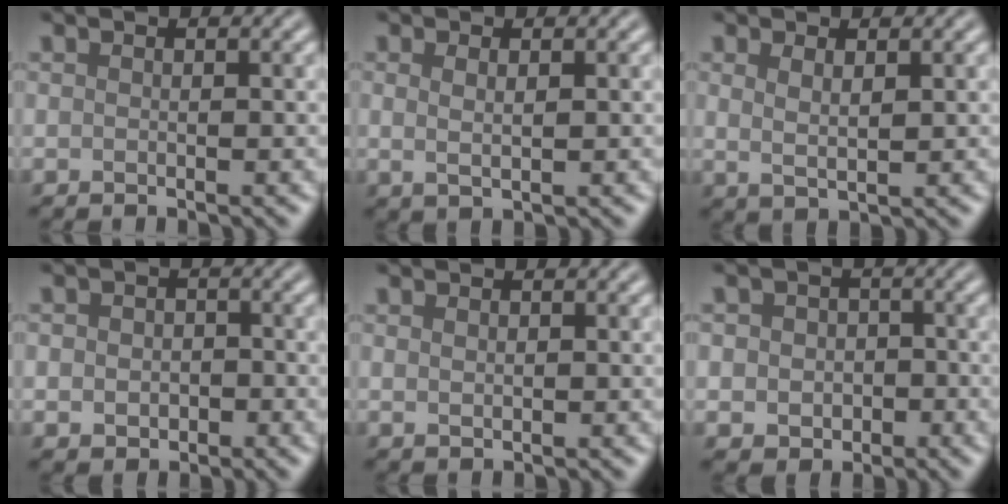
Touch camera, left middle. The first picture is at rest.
{"total": 1.3, "force": [0.4, 0.4, 1.1], "torque": [-0.022, -0.003, 0.010]}
{"total": 1.7, "force": [0.8, 0.5, 1.4], "torque": [-0.027, -0.005, 0.018]}
{"total": 2.7, "force": [-0.4, 2.3, 1.5], "torque": [-0.007, -0.006, -0.012]}
{"total": 0.7, "force": [0.2, 0.4, 0.5], "torque": [-0.011, 0.000, 0.006]}
{"total": 4.0, "force": [-0.4, 3.6, 1.9], "torque": [-0.013, 0.002, -0.019]}